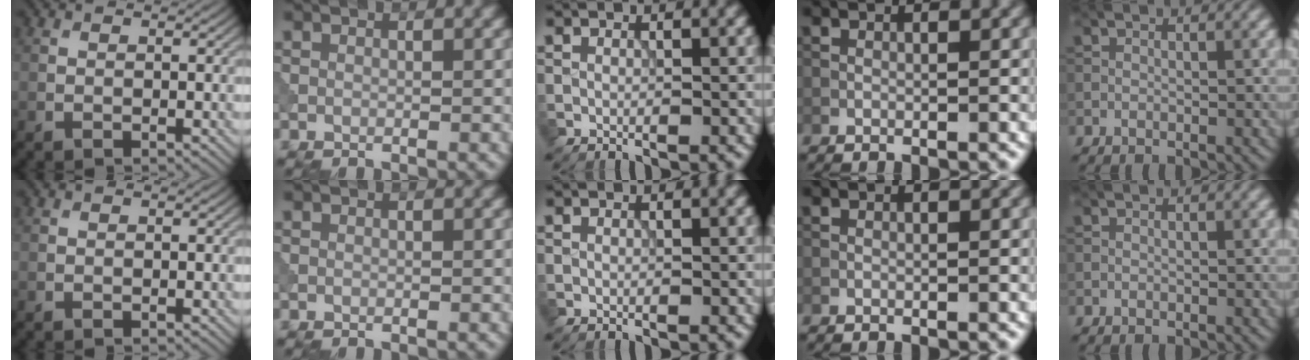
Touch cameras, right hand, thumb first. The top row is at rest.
{}